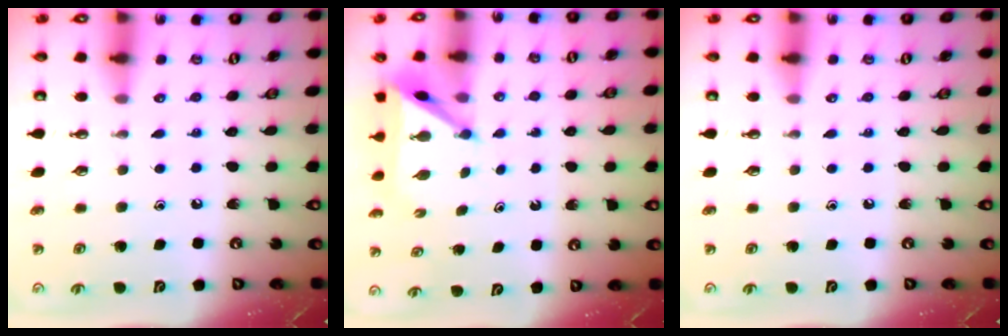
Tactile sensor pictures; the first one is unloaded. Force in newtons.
{"total": 4.9, "press": 4.9, "slide": 0.1}
{"total": 0.0}